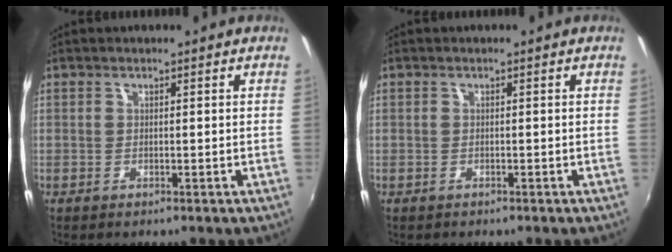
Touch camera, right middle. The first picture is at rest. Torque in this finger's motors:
{"motor_torque": [-0.45, 0.20, -0.05, -0.03]}